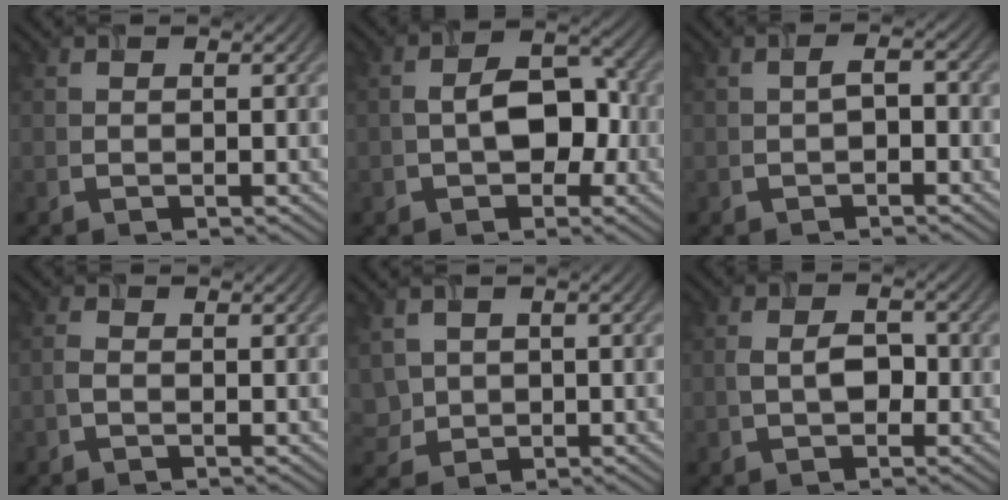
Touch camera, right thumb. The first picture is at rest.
{"total": 6.3, "force": [-0.9, 4.1, 4.7], "torque": [-0.066, 0.000, -0.019]}
{"total": 1.7, "force": [-0.7, 0.9, 1.2], "torque": [-0.023, 0.003, -0.017]}
{"total": 1.0, "force": [-0.4, 0.4, 0.8], "torque": [-0.023, 0.001, -0.013]}
{"total": 3.0, "force": [0.5, 2.6, 1.2], "torque": [-0.040, -0.005, 0.015]}
{"total": 3.2, "force": [-0.5, 2.1, 2.4], "torque": [-0.050, 0.000, -0.010]}